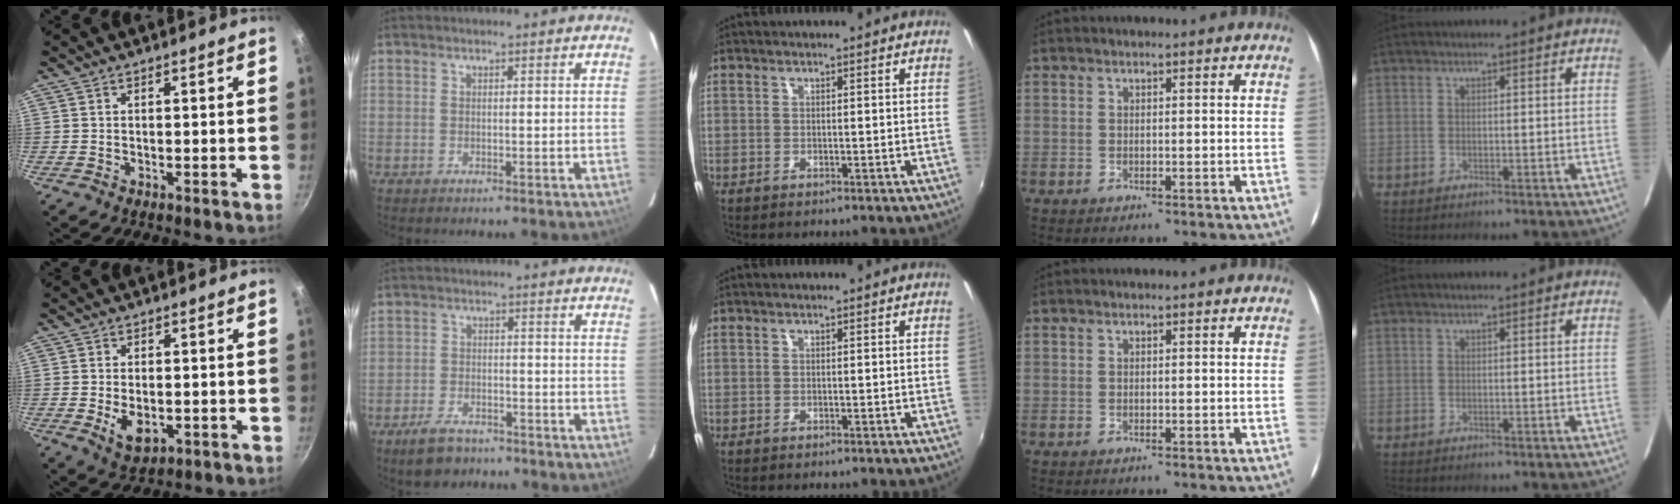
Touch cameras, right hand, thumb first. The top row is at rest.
{"thumb": {"total": 6.0, "force": [-1.1, 3.6, 4.7], "torque": [-0.072, -0.007, -0.010]}, "index": {"total": 7.3, "force": [-5.5, 3.6, 3.2], "torque": [-0.085, 0.004, -0.090]}}